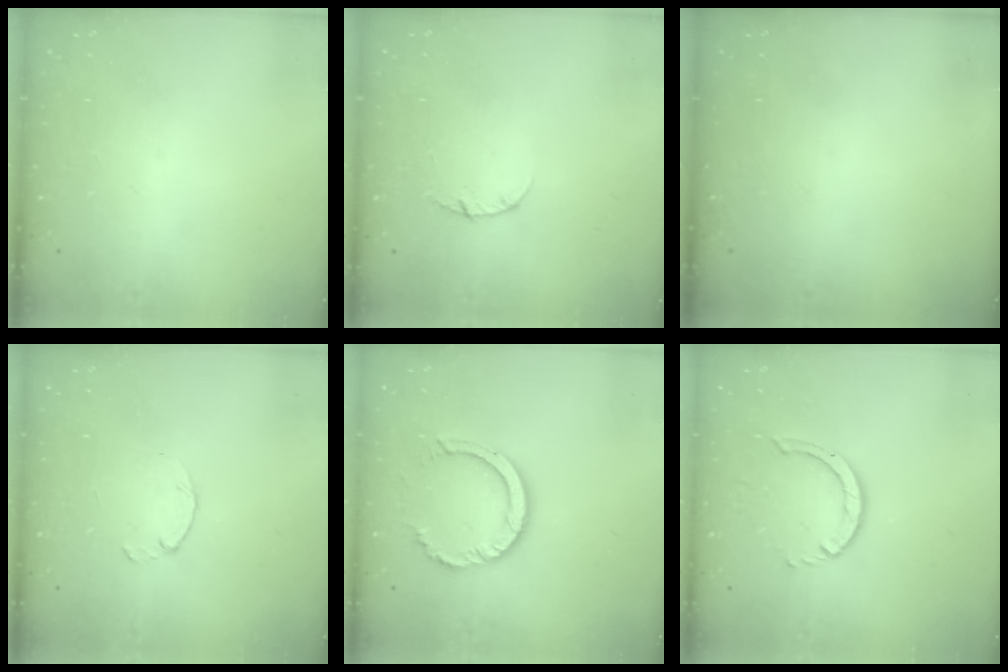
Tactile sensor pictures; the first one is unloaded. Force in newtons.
{"total": 2.8, "press": 2.8, "slide": 0.4}
{"total": 0.0}
{"total": 1.5, "press": 1.4, "slide": 0.3}
{"total": 9.7, "press": 9.6, "slide": 0.9}
{"total": 3.3, "press": 3.2, "slide": 0.4}